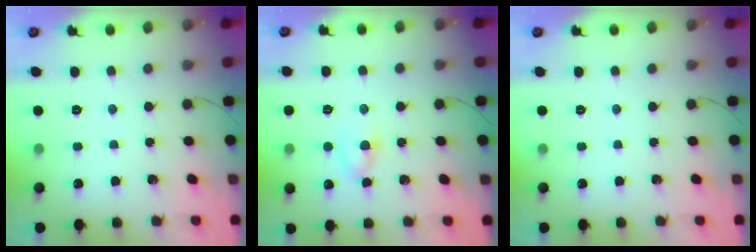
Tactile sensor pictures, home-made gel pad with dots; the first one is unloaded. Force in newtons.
{"total": 4.1, "press": 3.9, "slide": 1.2}
{"total": 0.0}